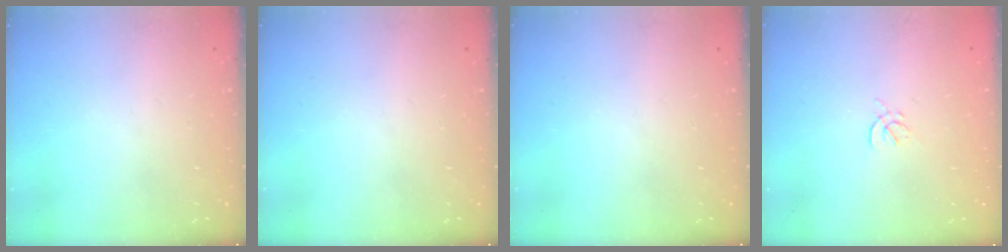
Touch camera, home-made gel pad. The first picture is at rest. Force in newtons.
{"total": 0.0}
{"total": 0.0}
{"total": 1.6, "press": 1.5, "slide": 0.6}